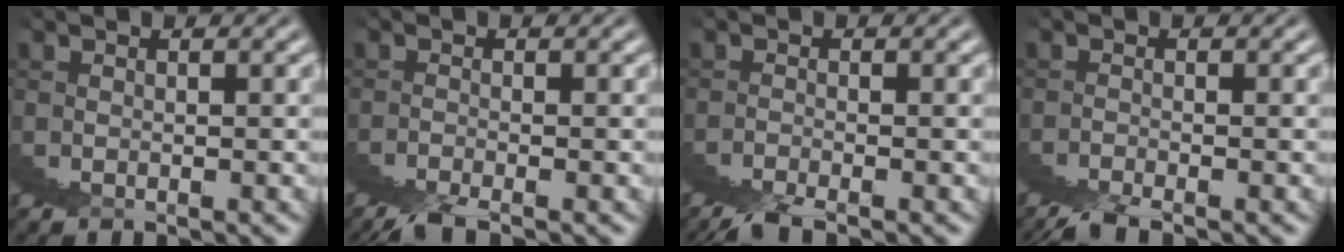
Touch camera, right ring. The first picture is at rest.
{"total": 2.0, "force": [-0.5, -1.9, 0.3], "torque": [-0.001, 0.012, -0.010]}
{"total": 2.0, "force": [-0.7, -1.9, 0.0], "torque": [0.005, 0.012, -0.014]}
{"total": 2.1, "force": [-0.6, -2.0, -0.3], "torque": [0.011, 0.012, -0.013]}